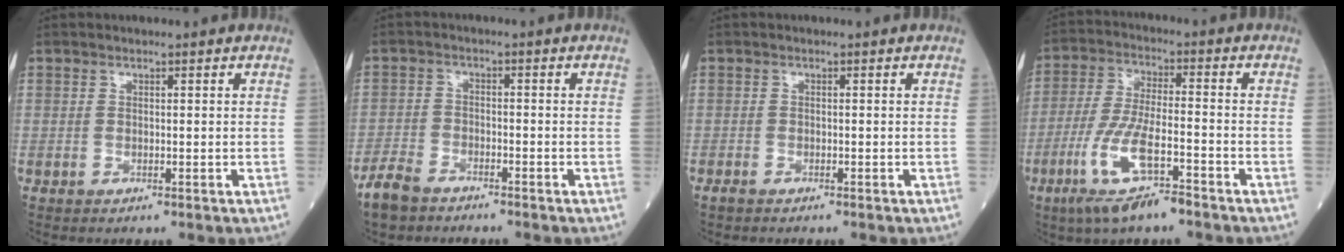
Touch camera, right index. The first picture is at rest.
{"total": 4.8, "force": [-4.1, 1.7, 1.9], "torque": [-0.046, -0.007, -0.079]}
{"total": 0.9, "force": [-0.8, 0.2, 0.3], "torque": [-0.015, -0.002, -0.016]}
{"total": 10.6, "force": [-6.1, 1.6, 8.5], "torque": [-0.174, -0.019, -0.113]}